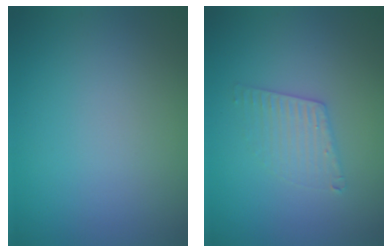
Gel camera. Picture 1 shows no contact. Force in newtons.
{"total": 2.1, "press": 2.1, "slide": 0.3}